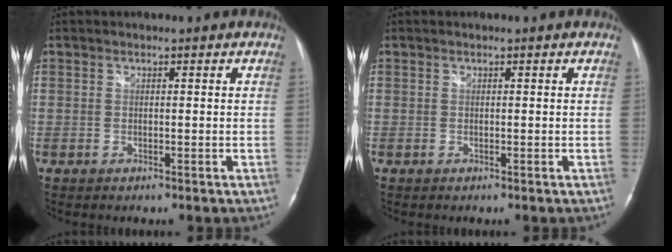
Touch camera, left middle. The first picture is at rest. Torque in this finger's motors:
{"motor_torque": [-0.02, -0.01, 0.00, 0.00]}